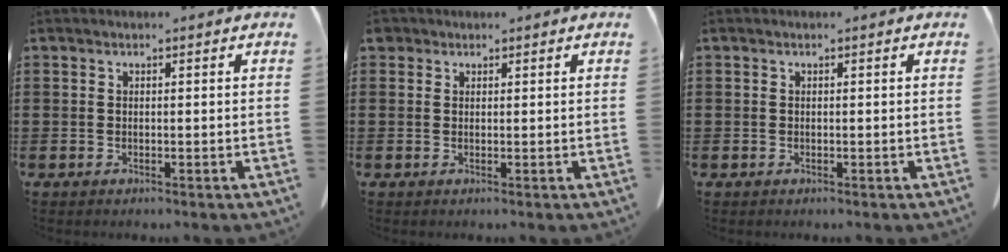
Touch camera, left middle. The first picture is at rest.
{"total": 1.1, "force": [0.7, 0.8, 0.2], "torque": [-0.008, 0.005, 0.014]}
{"total": 0.0}